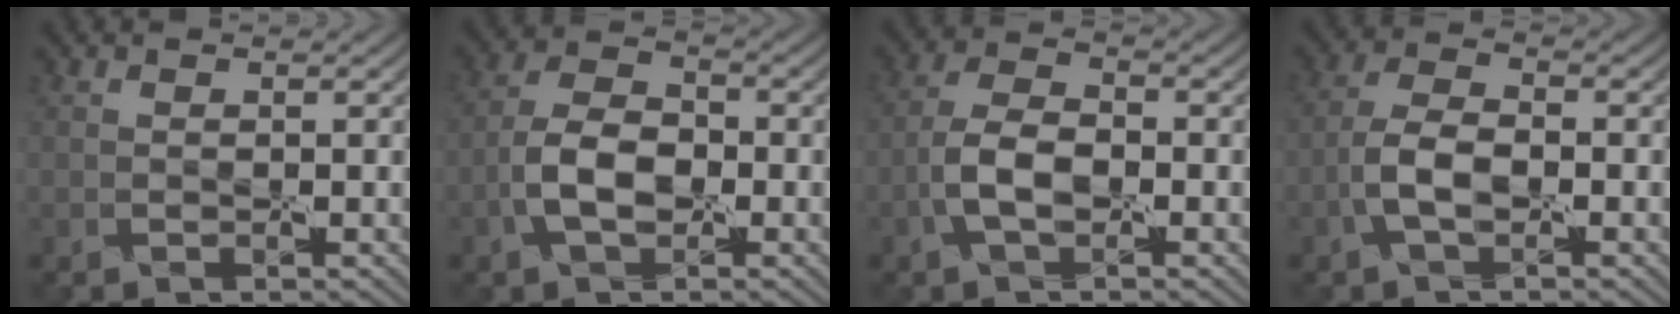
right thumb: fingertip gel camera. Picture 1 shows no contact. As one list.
[{"total": 4.9, "force": [-1.9, 2.7, 3.5], "torque": [-0.072, 0.014, -0.048]}, {"total": 4.1, "force": [-1.8, 1.8, 3.2], "torque": [-0.064, 0.015, -0.046]}, {"total": 3.7, "force": [-1.7, 1.4, 2.9], "torque": [-0.061, 0.014, -0.044]}]